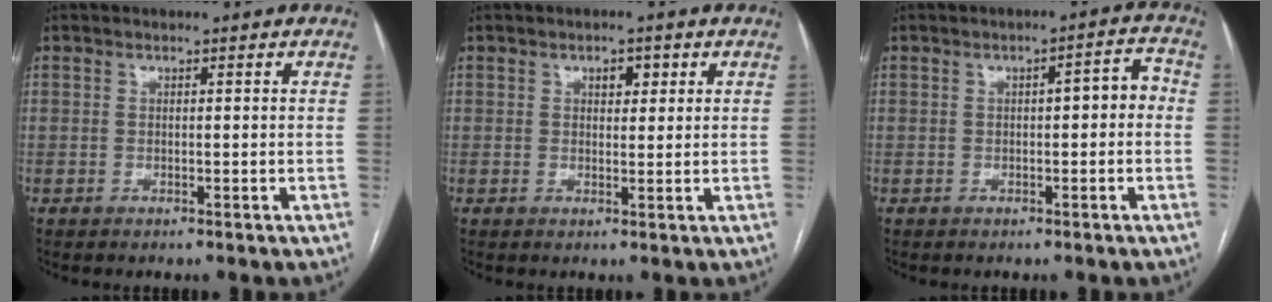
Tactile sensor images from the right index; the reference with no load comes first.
{"total": 2.4, "force": [1.1, 1.4, 1.7], "torque": [-0.022, 0.005, 0.016]}
{"total": 3.9, "force": [0.0, 1.2, 3.7], "torque": [-0.046, 0.025, -0.003]}